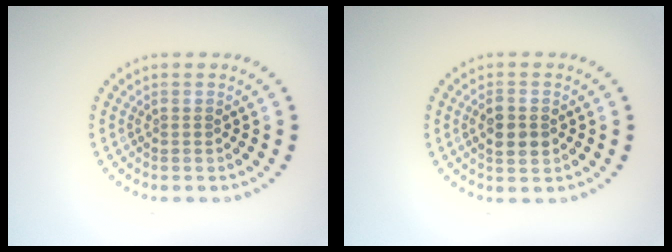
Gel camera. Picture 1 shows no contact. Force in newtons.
{"total": 2.3, "press": 2.3, "slide": 0.3}